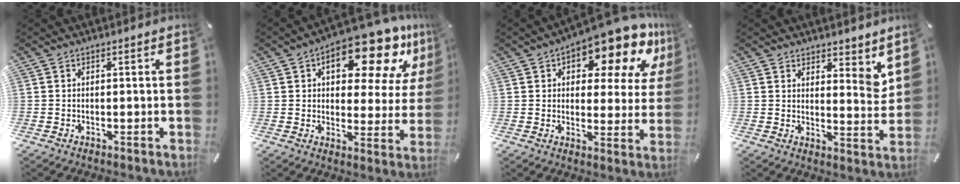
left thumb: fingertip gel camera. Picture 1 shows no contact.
{"total": 17.9, "force": [10.5, 8.2, 12.0], "torque": [-0.153, -0.064, 0.167]}
{"total": 15.4, "force": [11.3, 5.8, 8.8], "torque": [-0.120, -0.088, 0.184]}
{"total": 5.9, "force": [4.1, 3.3, 2.7], "torque": [-0.016, -0.037, 0.067]}